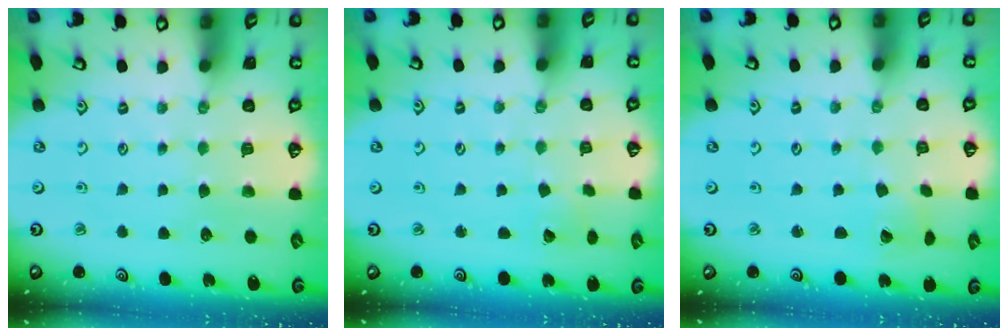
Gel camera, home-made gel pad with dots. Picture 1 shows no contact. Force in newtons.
{"total": 2.3, "press": 2.3, "slide": 0.3}
{"total": 1.7, "press": 1.7, "slide": 0.1}